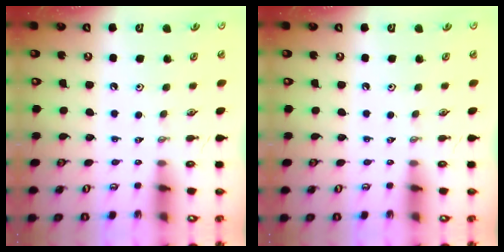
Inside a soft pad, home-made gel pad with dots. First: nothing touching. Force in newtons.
{"total": 0.0}